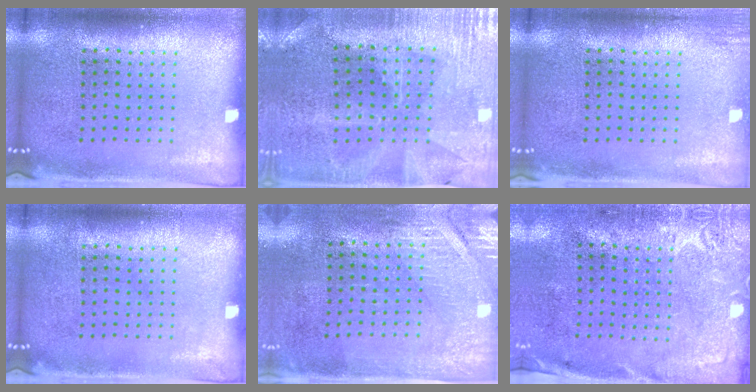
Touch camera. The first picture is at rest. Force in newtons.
{"total": 1.0, "press": 1.0, "slide": 0.3}
{"total": 1.2, "press": 1.2, "slide": 0.3}
{"total": 0.0}
{"total": 2.9, "press": 2.5, "slide": 1.4}
{"total": 2.7, "press": 2.2, "slide": 1.7}